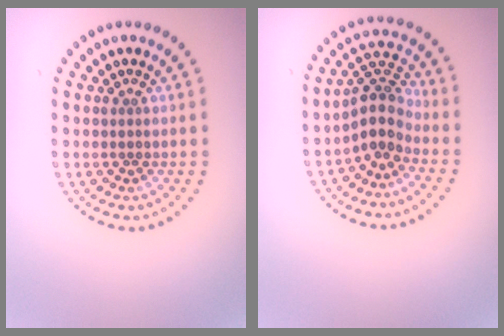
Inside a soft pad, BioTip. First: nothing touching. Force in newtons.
{"total": 3.8, "press": 2.9, "slide": 2.4}